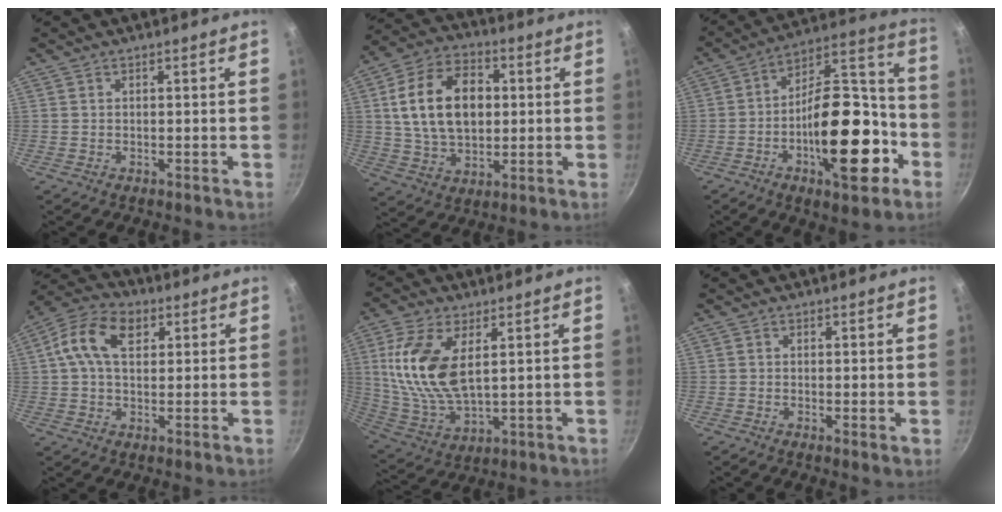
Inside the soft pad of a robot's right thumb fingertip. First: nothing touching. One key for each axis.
{"total": 17.1, "fx": 2.4, "fy": 11.5, "fz": 12.5, "tx": -0.193, "ty": 0.010, "tz": 0.037}
{"total": 23.6, "fx": -7.9, "fy": 10.9, "fz": 19.4, "tx": -0.254, "ty": 0.065, "tz": -0.125}
{"total": 11.3, "fx": 3.3, "fy": 7.2, "fz": 8.1, "tx": -0.131, "ty": 0.016, "tz": 0.041}
{"total": 15.3, "fx": 3.9, "fy": 7.7, "fz": 12.7, "tx": -0.251, "ty": -0.015, "tz": 0.086}
{"total": 1.1, "fx": 0.2, "fy": 0.3, "fz": 1.0, "tx": -0.015, "ty": -0.010, "tz": -0.001}